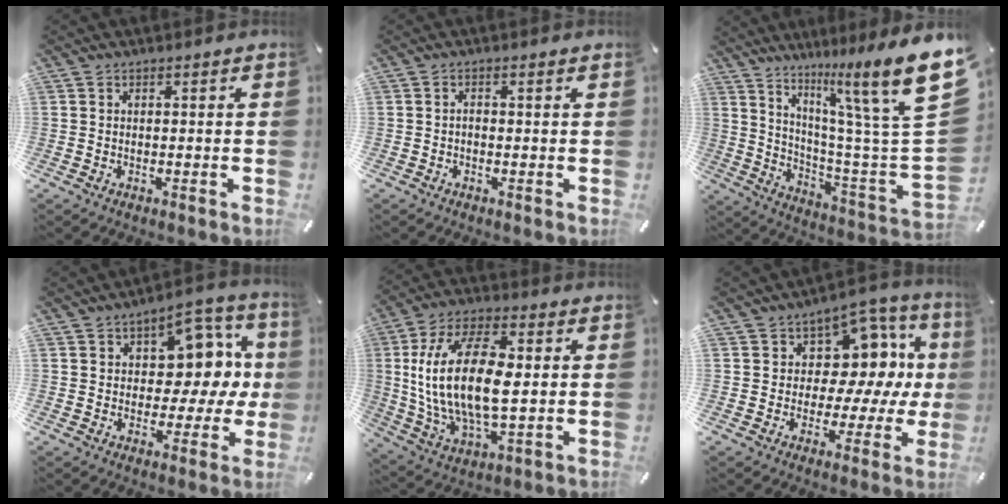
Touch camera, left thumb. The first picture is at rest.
{"total": 1.0, "force": [-0.1, 0.2, 1.0], "torque": [-0.018, -0.001, -0.003]}
{"total": 22.3, "force": [12.5, 3.6, 18.1], "torque": [-0.266, -0.095, 0.191]}
{"total": 12.1, "force": [3.5, 8.4, 7.9], "torque": [-0.090, -0.036, 0.064]}
{"total": 19.8, "force": [1.7, 10.4, 16.7], "torque": [-0.359, 0.005, 0.028]}
{"total": 11.0, "force": [2.6, 8.8, 6.0], "torque": [-0.060, -0.044, 0.049]}